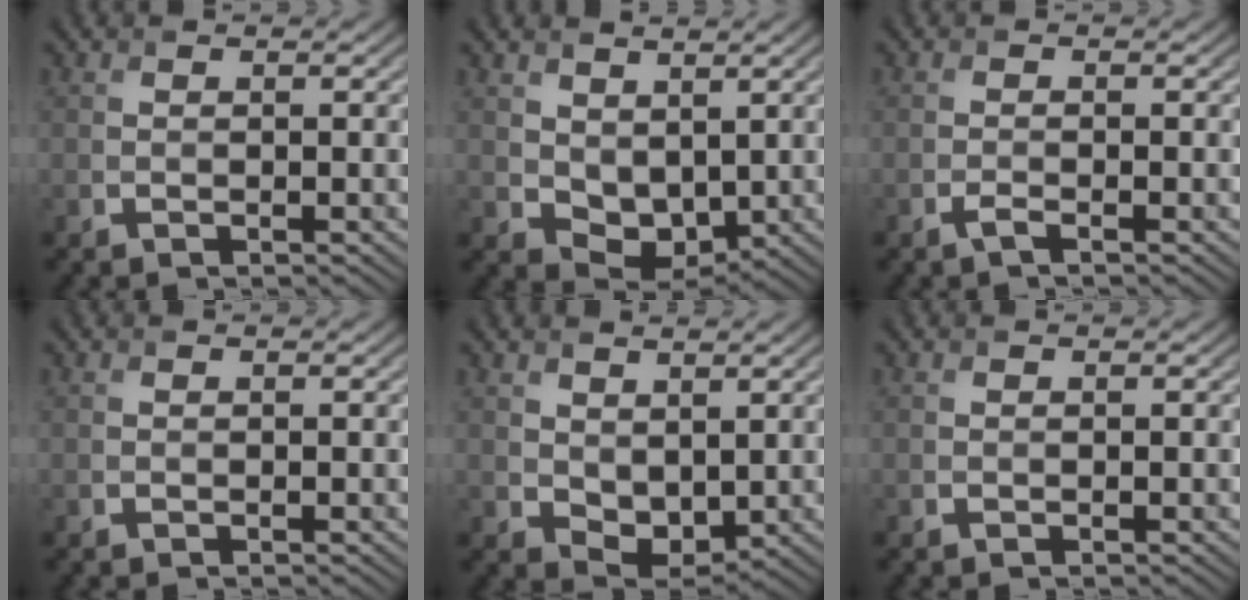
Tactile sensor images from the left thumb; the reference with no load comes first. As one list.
[{"total": 5.4, "force": [2.2, 3.6, 3.3], "torque": [-0.075, -0.010, 0.047]}, {"total": 1.1, "force": [-0.7, 0.2, 0.8], "torque": [-0.018, 0.000, -0.014]}, {"total": 0.0}, {"total": 4.1, "force": [1.7, 2.7, 2.5], "torque": [-0.057, -0.011, 0.039]}, {"total": 0.0}]